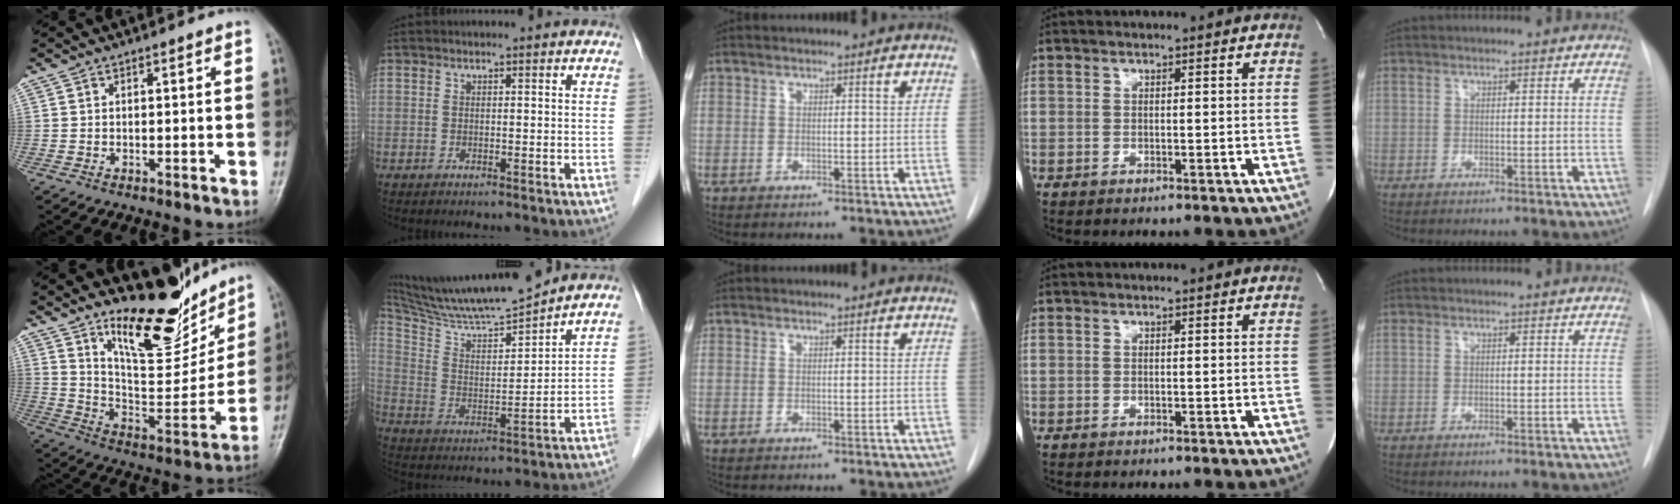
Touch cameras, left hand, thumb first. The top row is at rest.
{"thumb": {"total": 17.8, "force": [13.8, 6.1, 9.4], "torque": [-0.097, -0.105, 0.235]}, "index": {"total": 14.5, "force": [13.6, -0.8, 4.9], "torque": [-0.099, 0.001, 0.245]}}